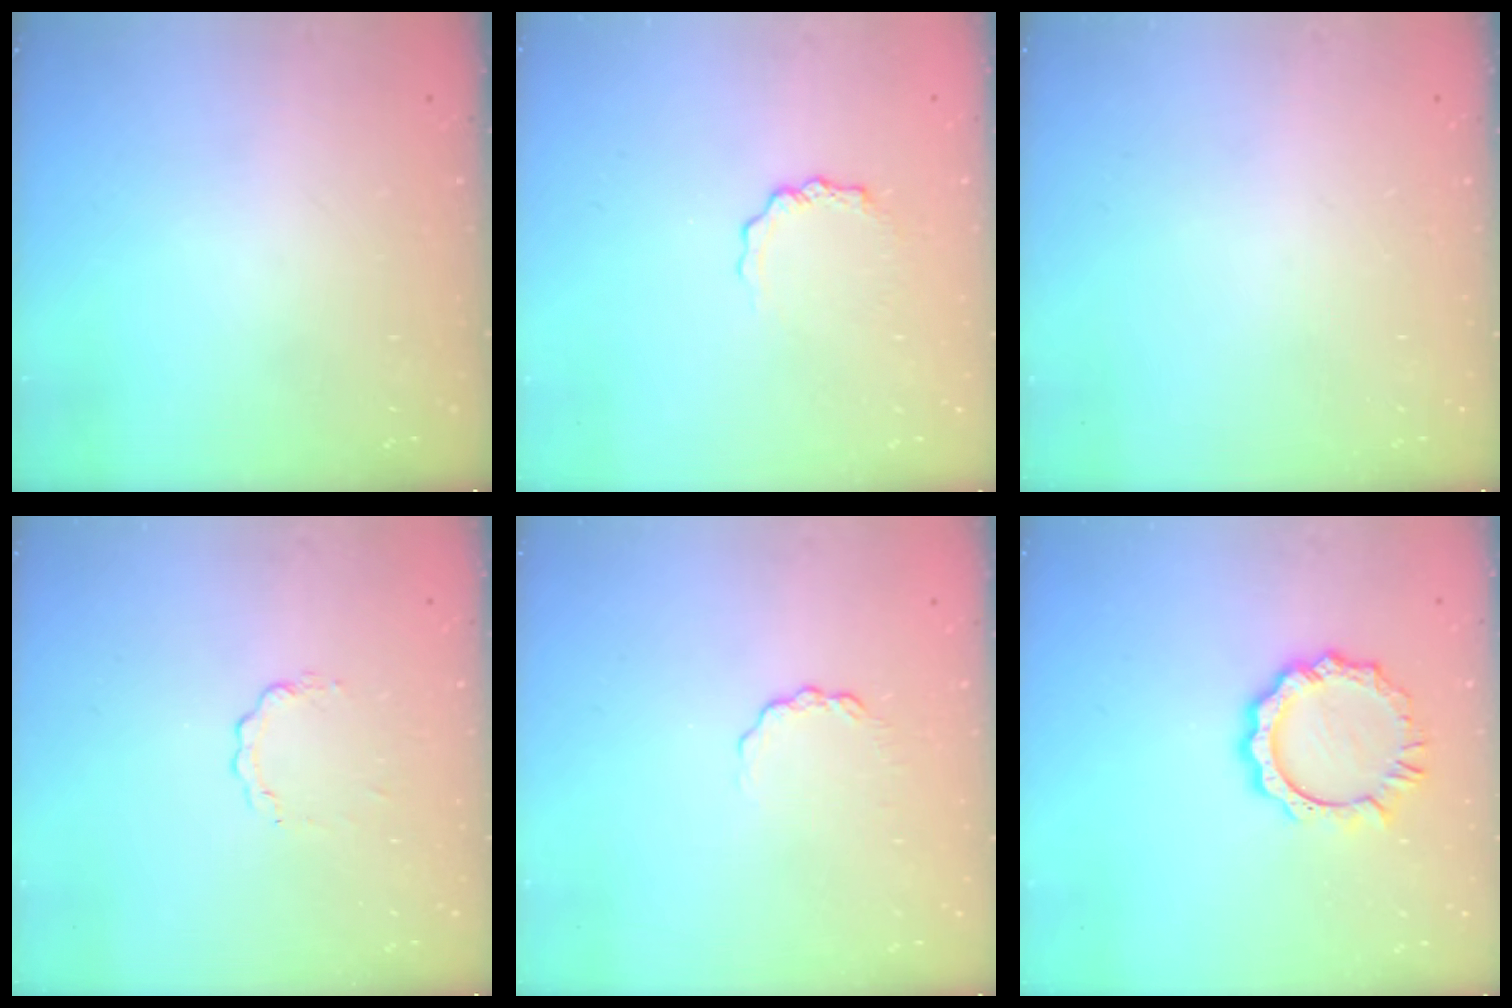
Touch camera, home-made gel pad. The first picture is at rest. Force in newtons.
{"total": 3.7, "press": 3.6, "slide": 0.5}
{"total": 0.0}
{"total": 3.3, "press": 3.3, "slide": 0.3}
{"total": 3.2, "press": 3.2, "slide": 0.4}
{"total": 9.1, "press": 9.0, "slide": 1.0}